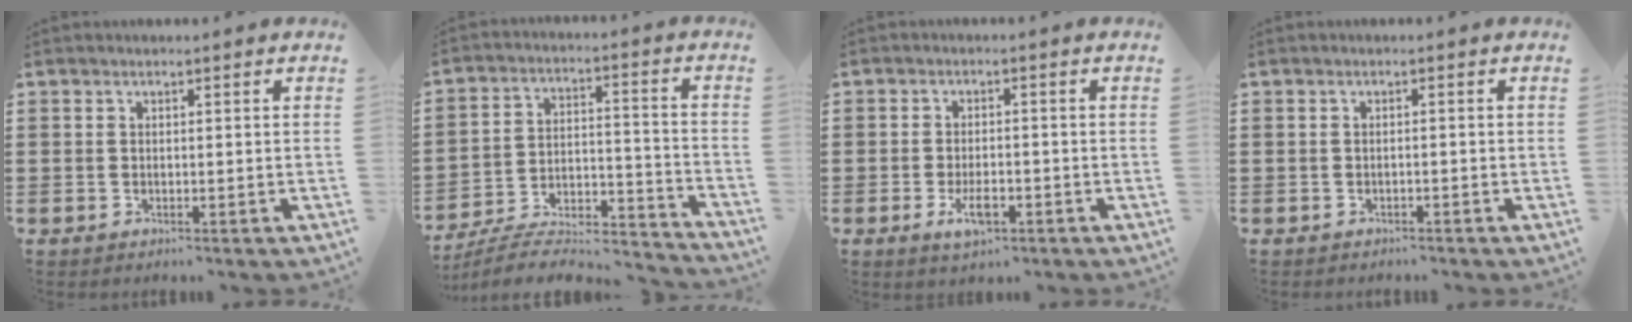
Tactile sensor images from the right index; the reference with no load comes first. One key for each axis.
{"total": 6.4, "fx": -5.8, "fy": 1.4, "fz": 2.4, "tx": -0.046, "ty": -0.002, "tz": -0.117}
{"total": 4.2, "fx": -1.7, "fy": 1.6, "fz": 3.5, "tx": -0.072, "ty": -0.003, "tz": -0.033}
{"total": 0.7, "fx": -0.5, "fy": 0.1, "fz": 0.4, "tx": -0.008, "ty": -0.001, "tz": -0.011}